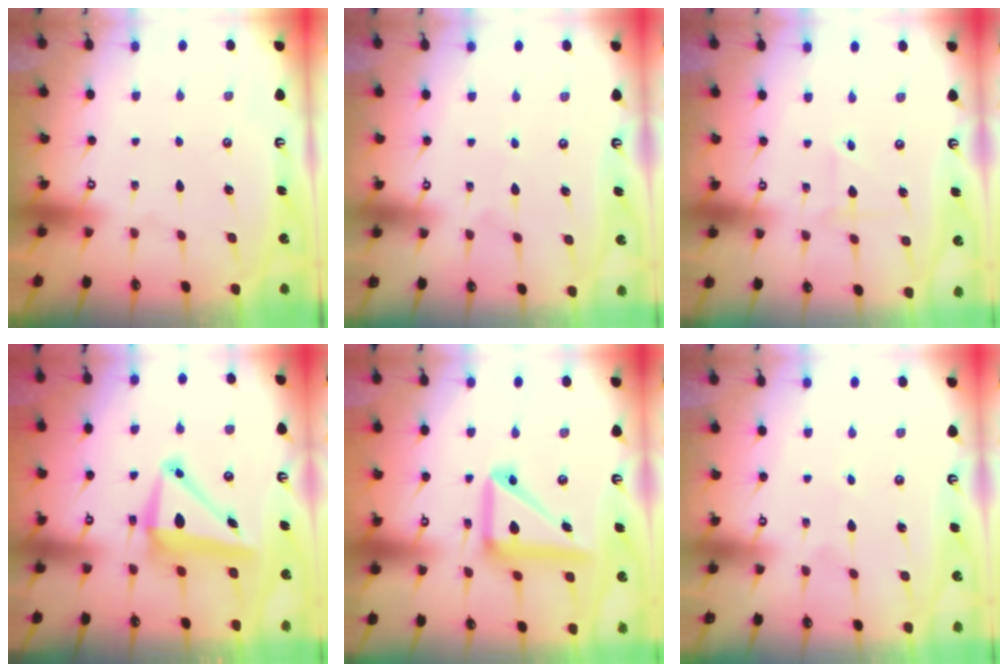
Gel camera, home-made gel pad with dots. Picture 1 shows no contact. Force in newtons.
{"total": 3.4, "press": 3.4, "slide": 0.4}
{"total": 2.3, "press": 2.3, "slide": 0.4}
{"total": 8.9, "press": 8.7, "slide": 1.6}
{"total": 17.3, "press": 17.2, "slide": 2.1}
{"total": 2.8, "press": 2.8, "slide": 0.2}